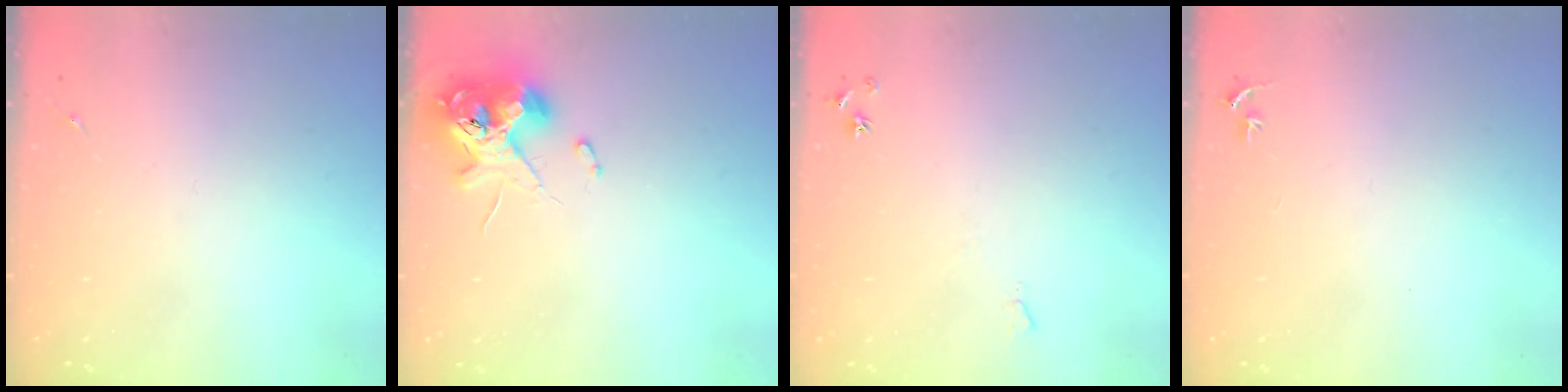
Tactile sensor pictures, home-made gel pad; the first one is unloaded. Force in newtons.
{"total": 11.9, "press": 11.7, "slide": 2.1}
{"total": 4.7, "press": 4.7, "slide": 0.7}
{"total": 2.7, "press": 2.7, "slide": 0.3}